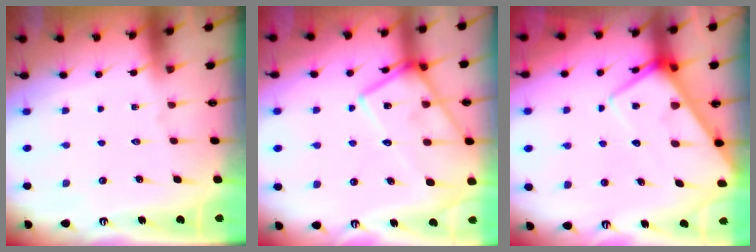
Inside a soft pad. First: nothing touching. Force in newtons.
{"total": 19.1, "press": 19.0, "slide": 1.7}
{"total": 9.8, "press": 9.8, "slide": 0.8}